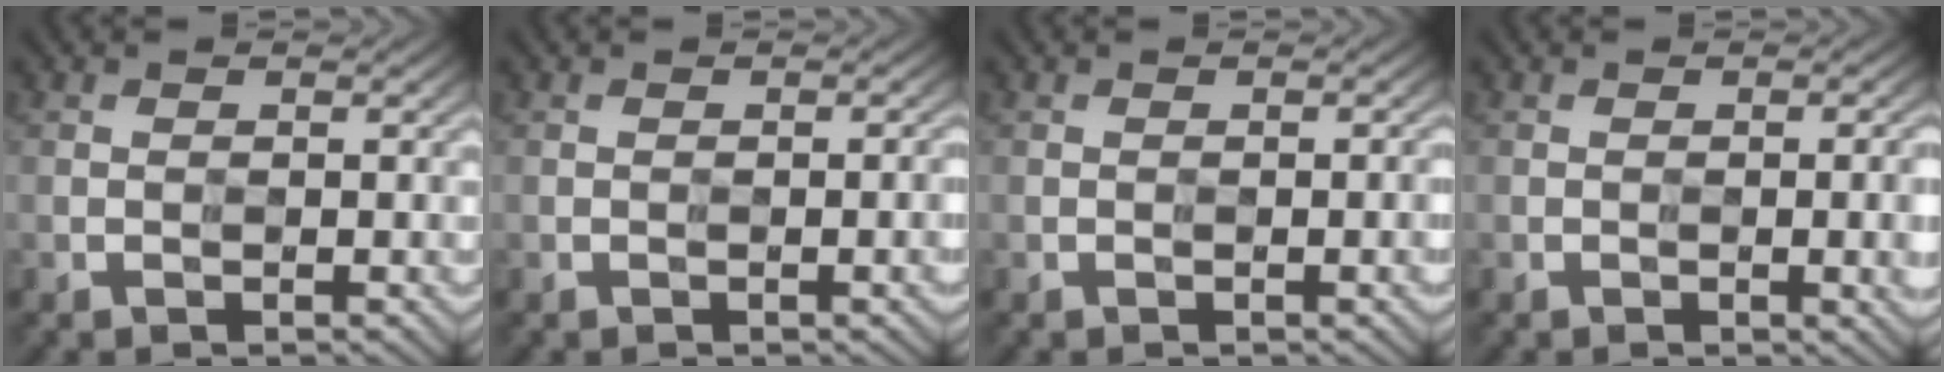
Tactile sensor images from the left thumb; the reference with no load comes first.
{"total": 4.2, "force": [-1.8, 1.1, 3.6], "torque": [-0.044, -0.003, -0.019]}
{"total": 3.9, "force": [-1.7, 1.0, 3.3], "torque": [-0.039, -0.002, -0.018]}
{"total": 6.5, "force": [-1.8, 2.0, 5.9], "torque": [-0.067, -0.001, -0.010]}